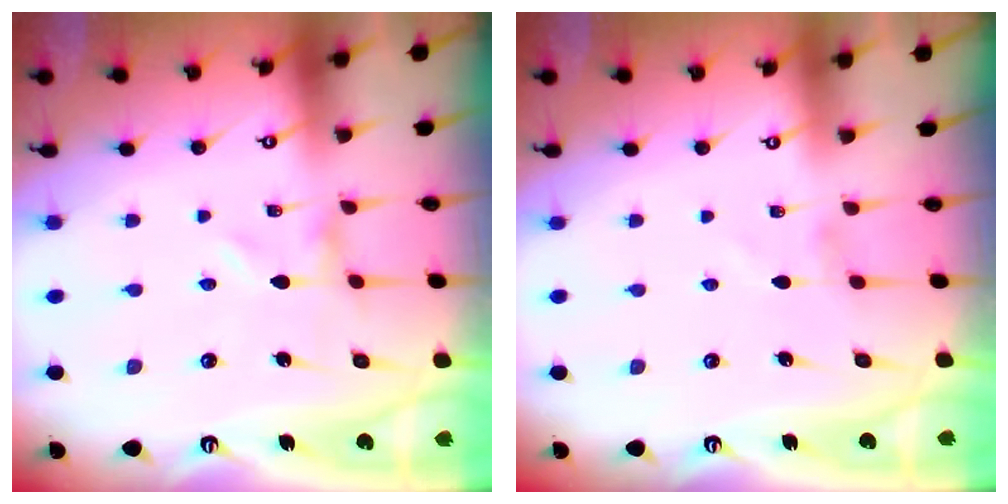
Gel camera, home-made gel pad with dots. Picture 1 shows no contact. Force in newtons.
{"total": 0.6, "press": 0.6, "slide": 0.2}